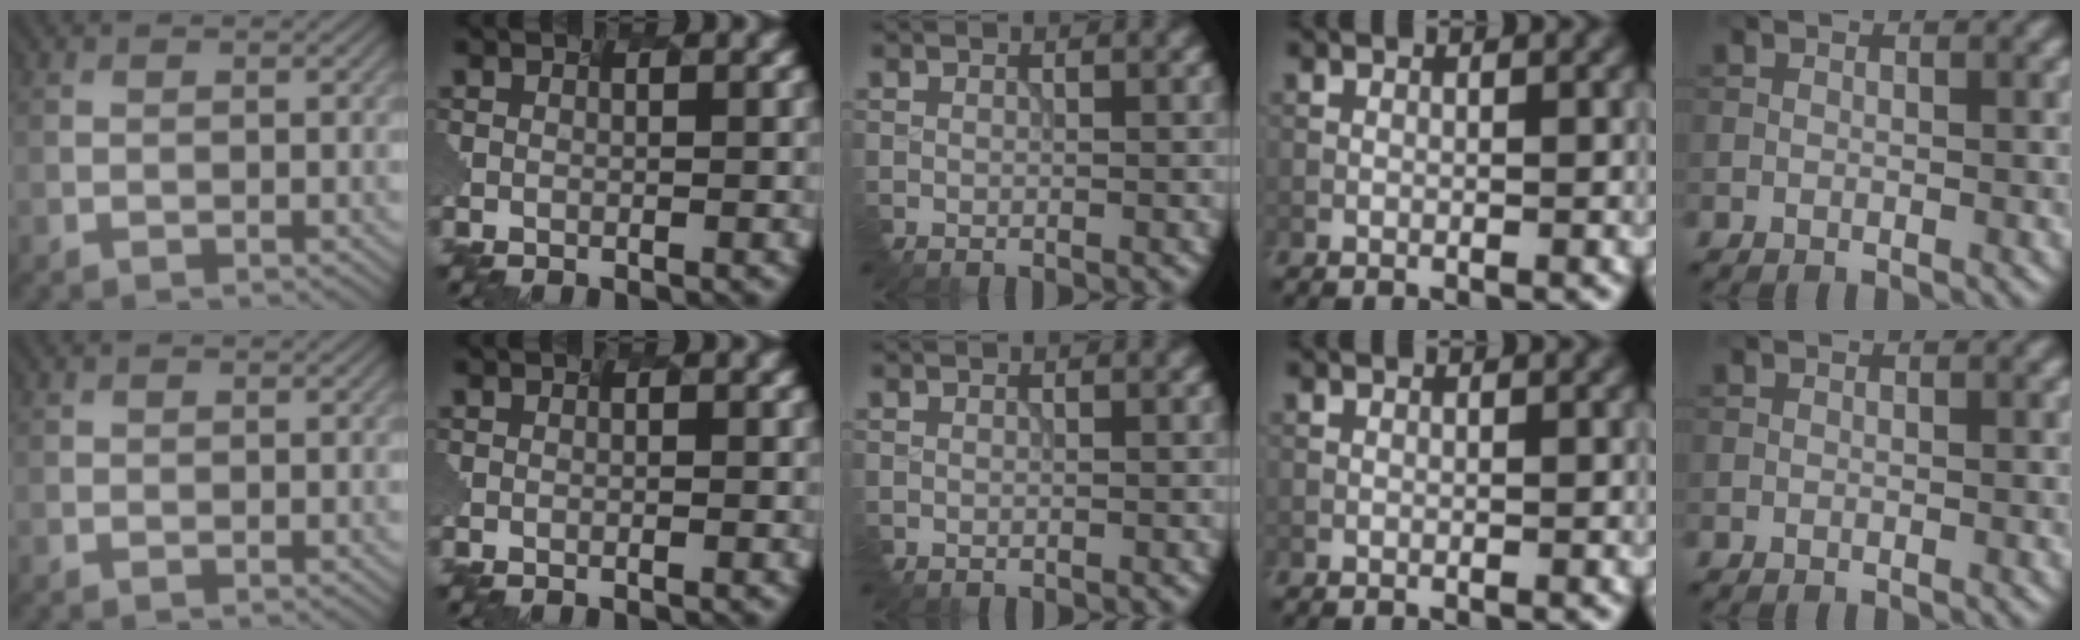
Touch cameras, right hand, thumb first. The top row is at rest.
{"thumb": {"total": 0.8, "force": [0.6, 0.5, 0.2], "torque": [0.001, 0.001, 0.011]}}